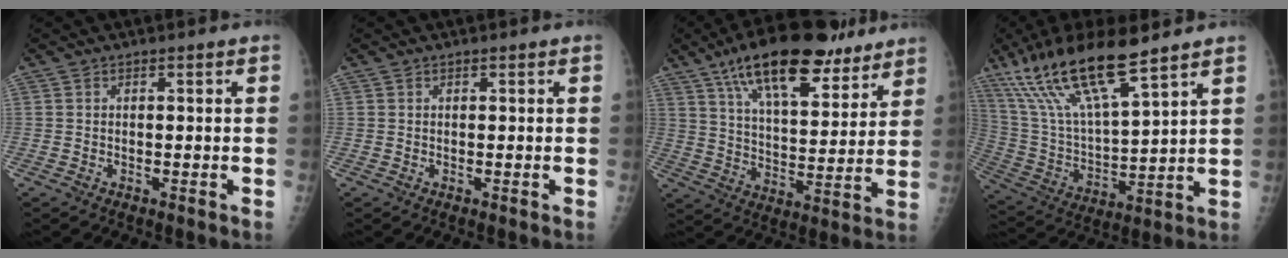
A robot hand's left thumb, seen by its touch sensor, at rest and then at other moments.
{"total": 0.0}
{"total": 21.9, "force": [14.4, 8.4, 14.1], "torque": [-0.198, -0.043, 0.236]}
{"total": 19.8, "force": [13.4, 4.3, 14.0], "torque": [-0.263, -0.047, 0.261]}